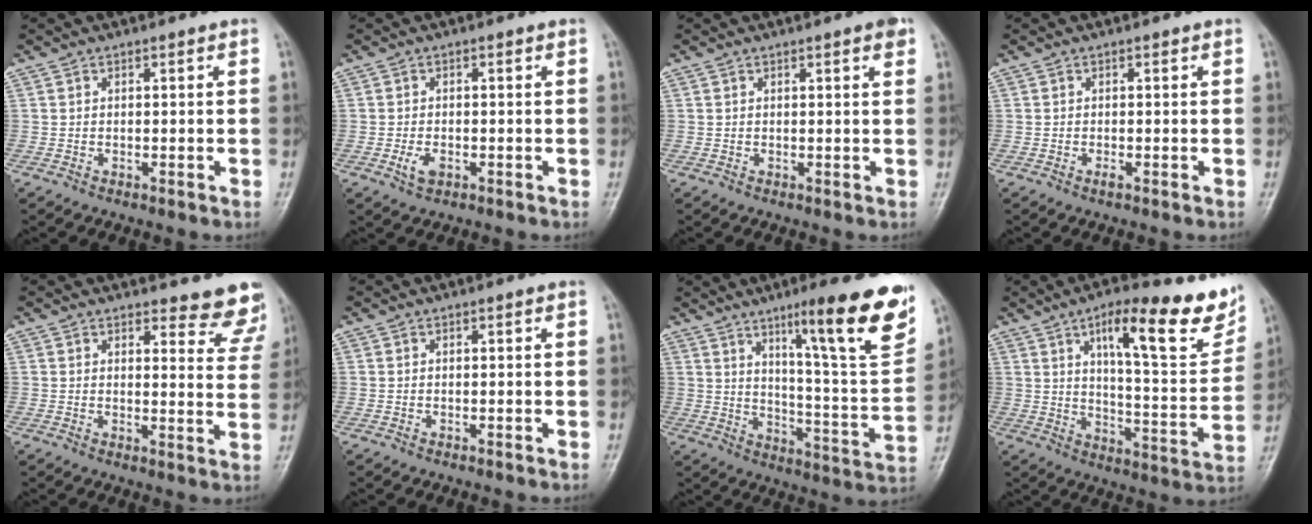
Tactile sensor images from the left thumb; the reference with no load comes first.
{"total": 2.7, "force": [-0.9, 1.6, 1.9], "torque": [-0.036, -0.001, -0.016]}
{"total": 2.1, "force": [1.2, 0.4, 1.7], "torque": [-0.021, -0.002, 0.012]}
{"total": 0.6, "force": [-0.2, 0.2, 0.6], "torque": [-0.009, -0.002, -0.004]}
{"total": 9.1, "force": [8.6, 2.5, 1.7], "torque": [0.024, -0.064, 0.074]}
{"total": 0.0}
{"total": 22.4, "force": [12.7, 3.1, 18.2], "torque": [-0.226, -0.056, 0.190]}
{"total": 19.7, "force": [11.3, 5.5, 15.2], "torque": [-0.169, -0.051, 0.167]}